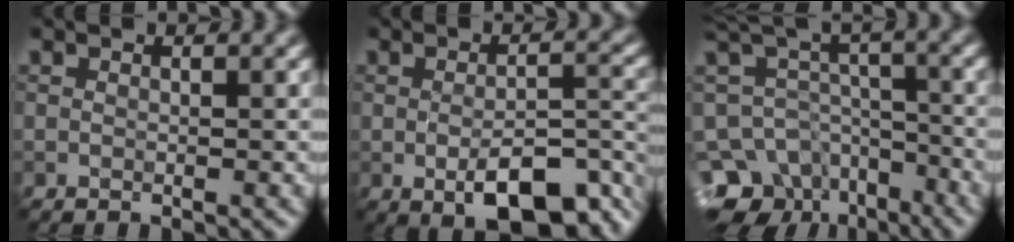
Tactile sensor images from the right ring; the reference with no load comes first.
{"total": 8.2, "force": [-3.9, 3.1, 6.4], "torque": [-0.097, -0.005, -0.045]}
{"total": 11.3, "force": [-8.0, 7.0, 3.9], "torque": [-0.064, 0.009, -0.108]}